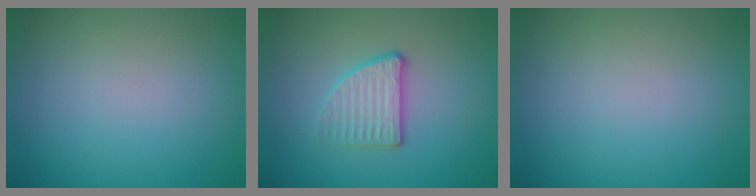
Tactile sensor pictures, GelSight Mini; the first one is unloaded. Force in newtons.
{"total": 2.8, "press": 2.5, "slide": 1.2}
{"total": 0.0}